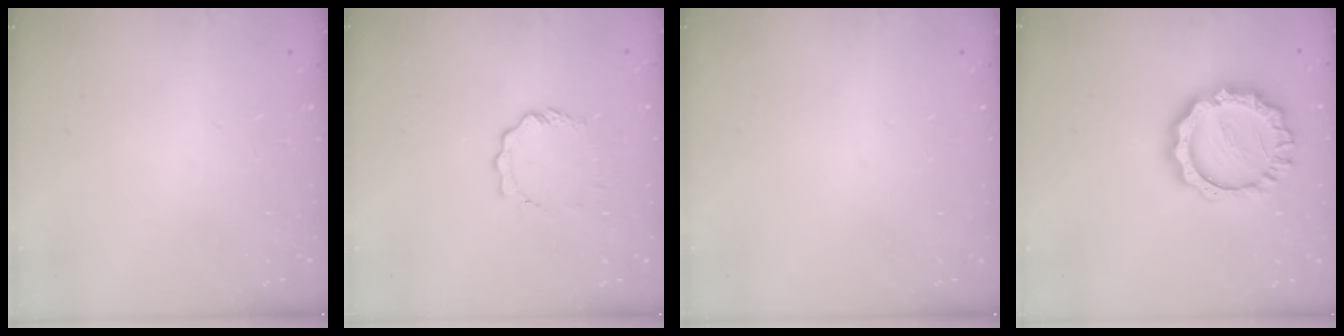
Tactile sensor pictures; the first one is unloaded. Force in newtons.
{"total": 6.5, "press": 6.5, "slide": 0.6}
{"total": 0.0}
{"total": 12.9, "press": 12.9, "slide": 1.1}